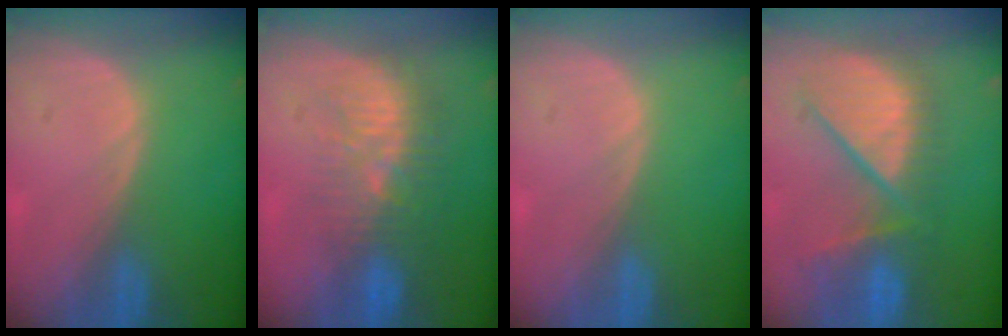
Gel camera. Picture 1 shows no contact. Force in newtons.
{"total": 9.3, "press": 8.7, "slide": 3.4}
{"total": 0.0}
{"total": 10.3, "press": 9.6, "slide": 3.7}